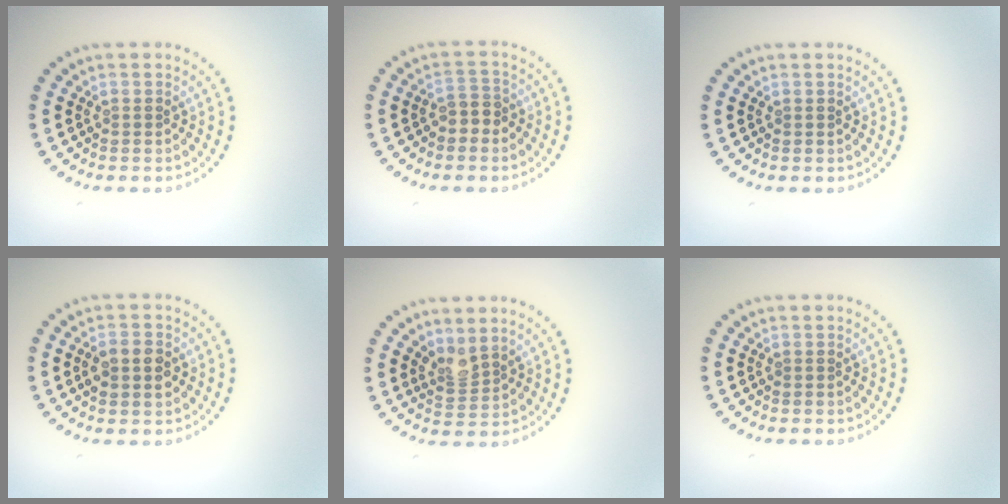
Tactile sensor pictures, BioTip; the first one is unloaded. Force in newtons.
{"total": 1.9, "press": 1.7, "slide": 0.9}
{"total": 0.0}
{"total": 2.9, "press": 2.9, "slide": 0.1}
{"total": 2.1, "press": 1.5, "slide": 1.4}
{"total": 0.0}